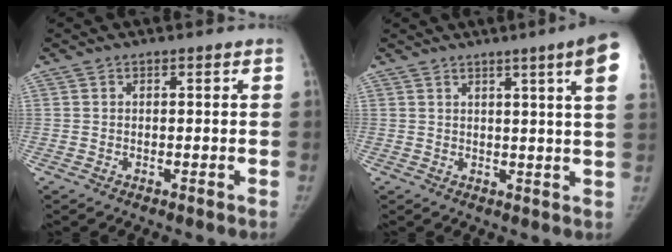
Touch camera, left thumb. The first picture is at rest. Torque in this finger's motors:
{"motor_torque": [1.78, 1.65, 1.34, -0.47, 0.08]}